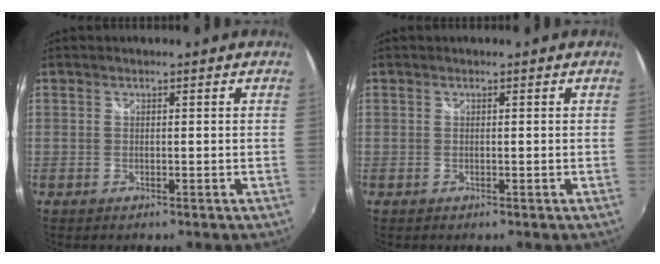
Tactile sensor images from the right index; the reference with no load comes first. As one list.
[{"total": 0.0}]